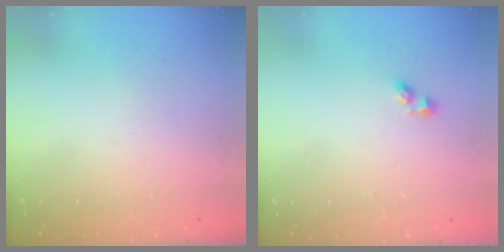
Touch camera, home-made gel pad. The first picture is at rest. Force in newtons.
{"total": 2.0, "press": 2.0, "slide": 0.3}